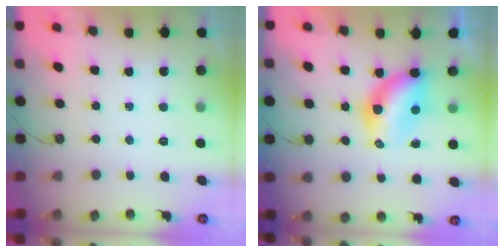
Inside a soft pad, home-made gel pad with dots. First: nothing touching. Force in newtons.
{"total": 8.9, "press": 8.1, "slide": 3.8}